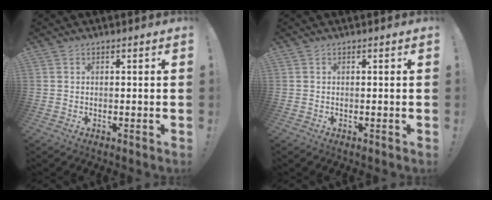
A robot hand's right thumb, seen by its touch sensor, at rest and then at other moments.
{"total": 0.0}